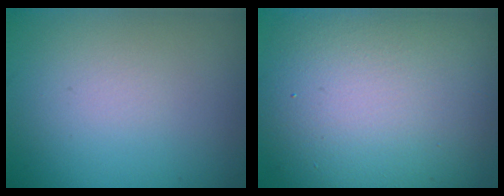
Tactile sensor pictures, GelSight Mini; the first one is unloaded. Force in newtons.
{"total": 13.7, "press": 13.7, "slide": 1.0}